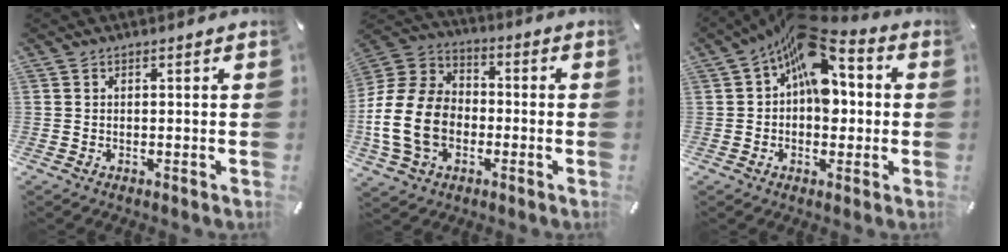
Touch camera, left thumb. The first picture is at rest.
{"total": 16.9, "force": [-4.0, 12.9, 10.2], "torque": [-0.227, 0.033, -0.076]}
{"total": 14.0, "force": [4.0, 8.9, 10.0], "torque": [-0.146, -0.035, 0.071]}